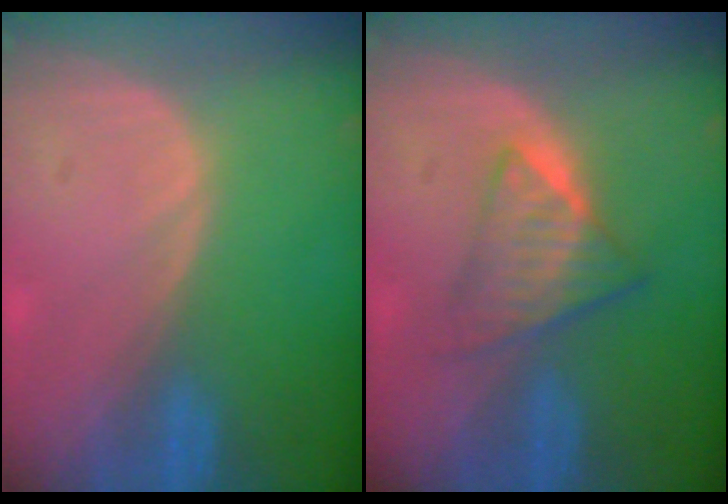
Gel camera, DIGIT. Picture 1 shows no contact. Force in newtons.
{"total": 6.2, "press": 5.4, "slide": 3.0}